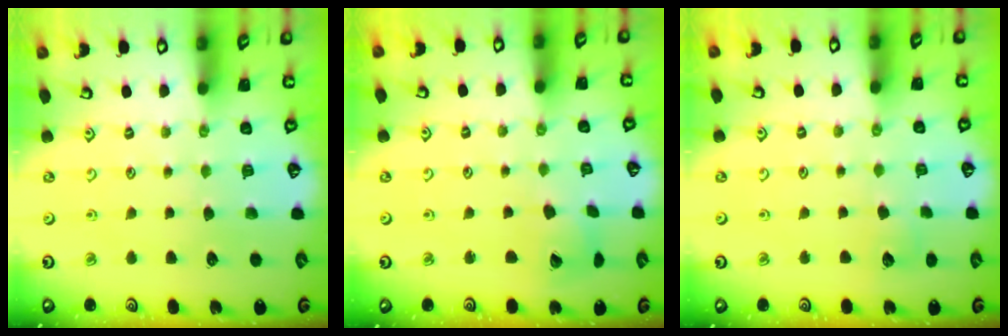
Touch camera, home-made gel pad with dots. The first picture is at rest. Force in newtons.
{"total": 6.9, "press": 6.9, "slide": 0.7}
{"total": 4.8, "press": 4.8, "slide": 0.5}